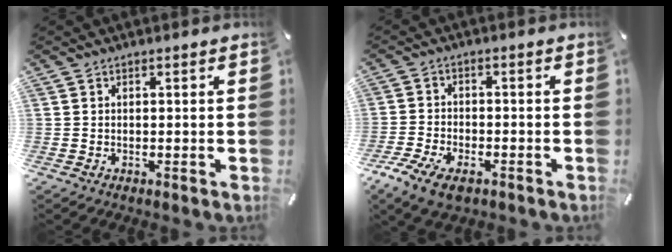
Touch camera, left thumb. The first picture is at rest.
{"total": 6.4, "force": [-4.0, 3.4, 3.6], "torque": [-0.089, 0.010, -0.078]}